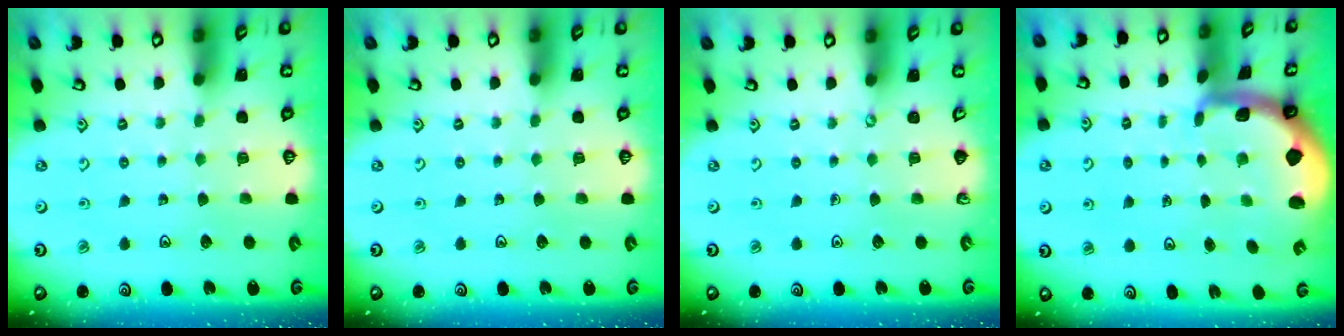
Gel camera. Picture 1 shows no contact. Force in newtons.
{"total": 0.0}
{"total": 0.0}
{"total": 1.7, "press": 1.7, "slide": 0.4}